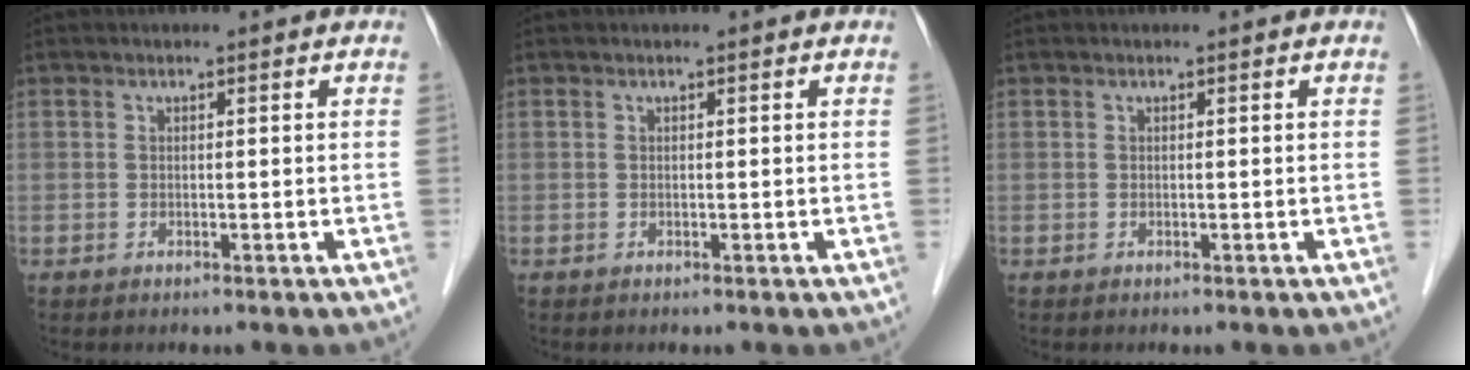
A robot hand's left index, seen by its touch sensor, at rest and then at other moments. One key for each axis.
{"total": 0.0}
{"total": 0.0}